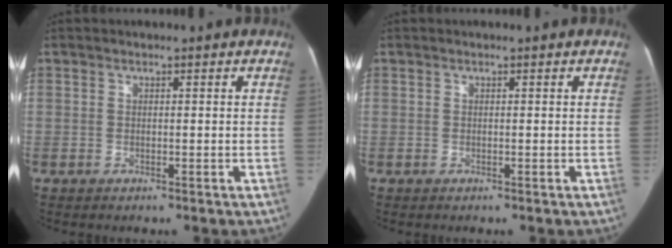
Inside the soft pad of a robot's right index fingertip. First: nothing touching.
{"total": 0.0}